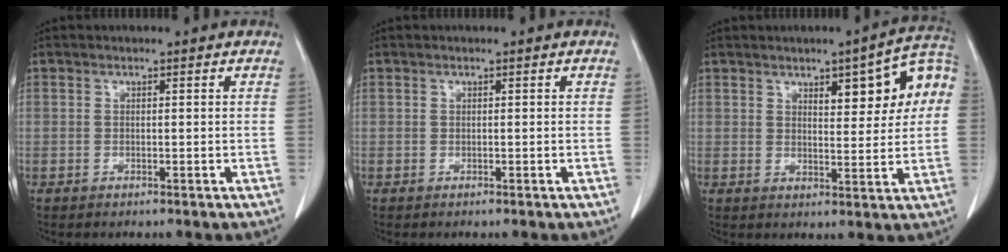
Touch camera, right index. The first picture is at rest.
{"total": 0.0}
{"total": 10.5, "force": [3.1, 2.9, 9.6], "torque": [-0.119, 0.028, 0.040]}